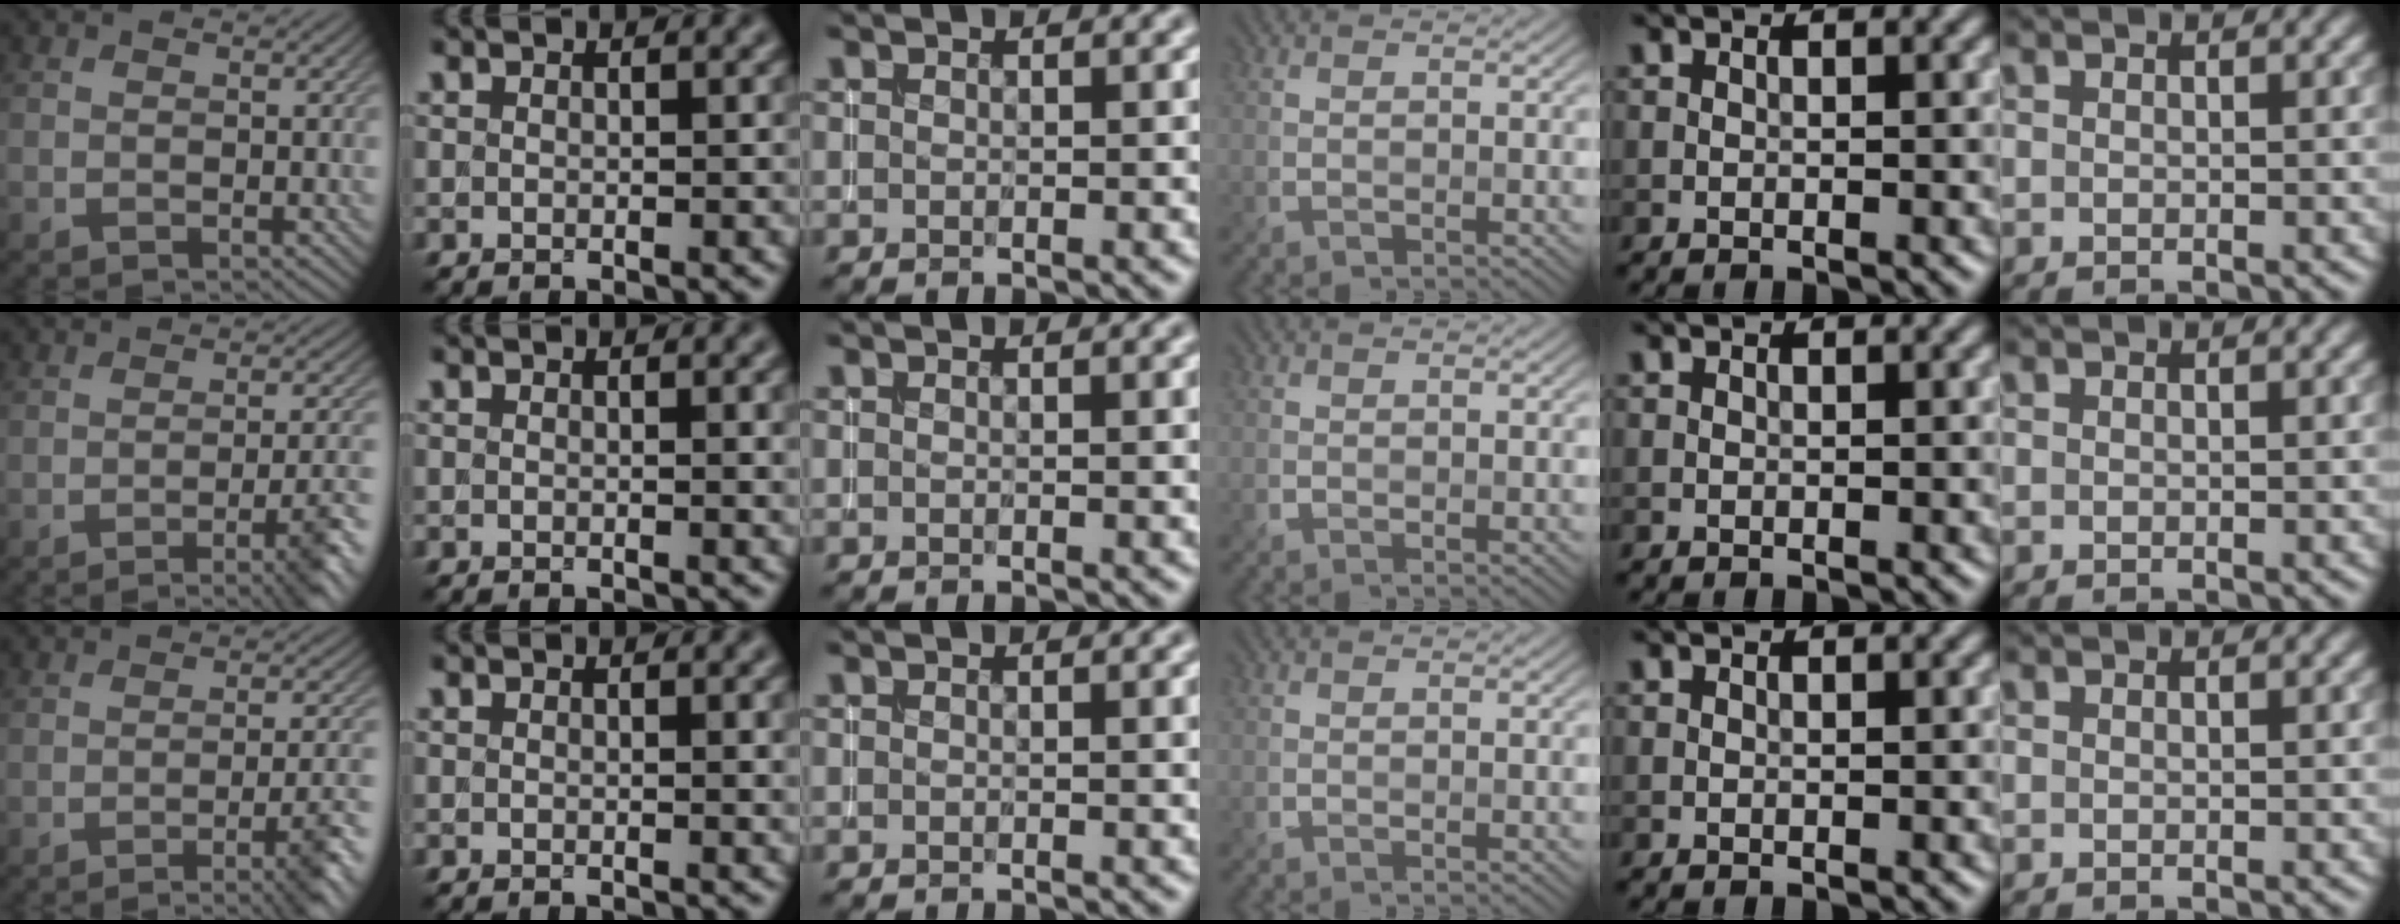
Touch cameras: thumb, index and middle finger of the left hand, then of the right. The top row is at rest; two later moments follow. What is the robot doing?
{"motion": "insert", "object": "backpack"}